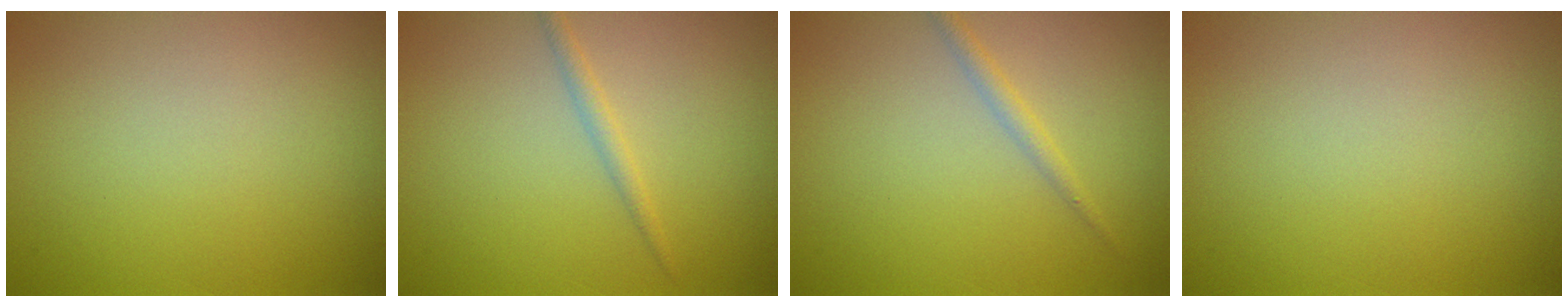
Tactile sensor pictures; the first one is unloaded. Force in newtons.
{"total": 1.2, "press": 1.2, "slide": 0.0}
{"total": 1.3, "press": 1.3, "slide": 0.1}
{"total": 0.0}